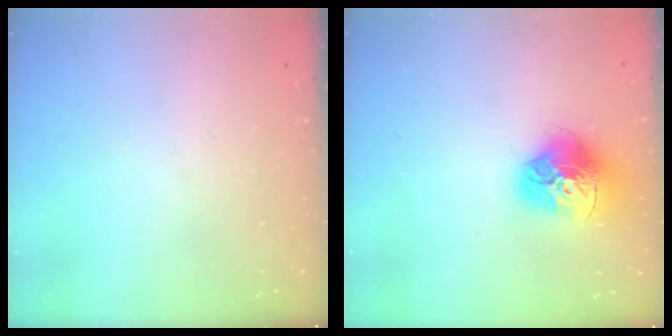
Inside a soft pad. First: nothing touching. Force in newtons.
{"total": 16.9, "press": 16.8, "slide": 1.7}